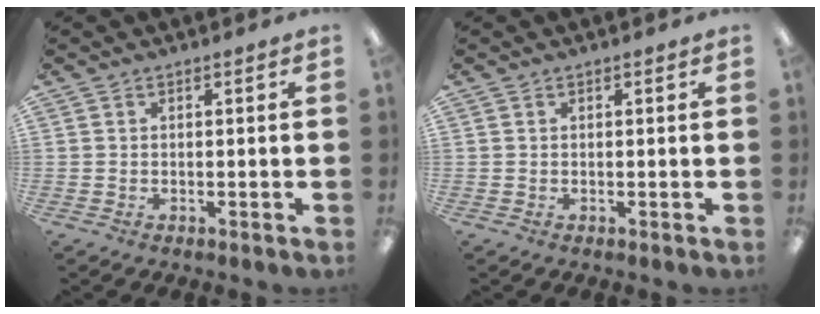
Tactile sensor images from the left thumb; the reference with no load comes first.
{"total": 0.0}